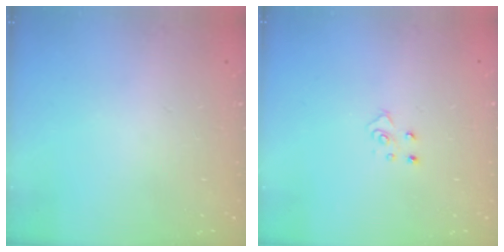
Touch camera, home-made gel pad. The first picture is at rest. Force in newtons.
{"total": 4.7, "press": 4.7, "slide": 0.4}